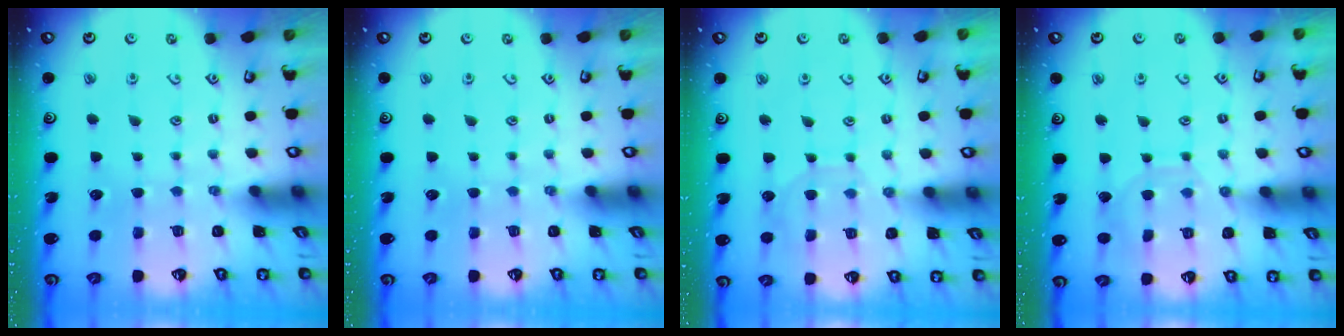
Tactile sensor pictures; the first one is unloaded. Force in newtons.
{"total": 0.0}
{"total": 6.9, "press": 6.8, "slide": 0.5}
{"total": 7.5, "press": 7.4, "slide": 0.6}